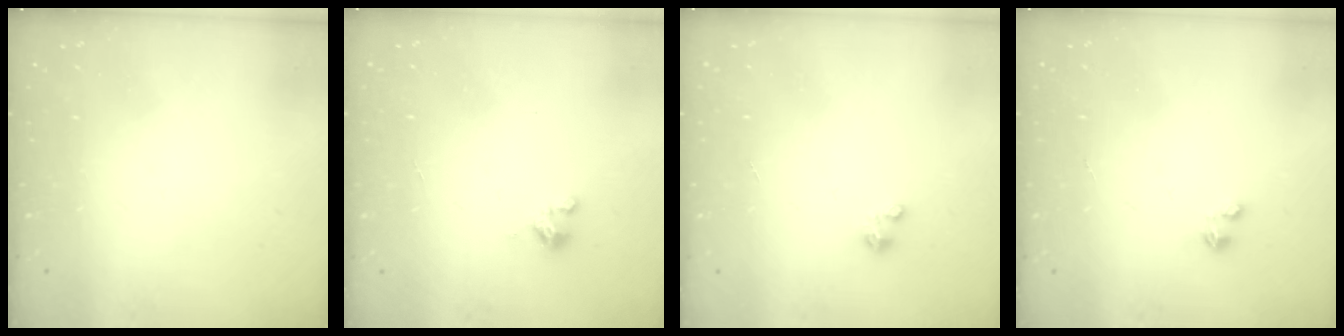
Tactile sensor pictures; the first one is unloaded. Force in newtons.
{"total": 0.9, "press": 0.9, "slide": 0.2}
{"total": 0.8, "press": 0.7, "slide": 0.3}
{"total": 0.0}